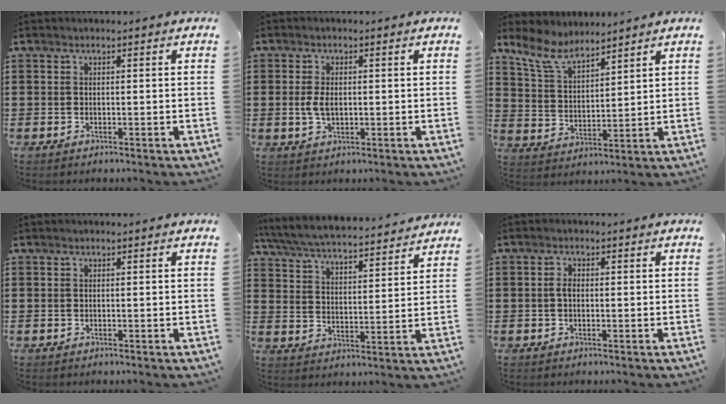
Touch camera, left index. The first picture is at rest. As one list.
[{"total": 3.2, "force": [0.0, 1.7, 2.7], "torque": [-0.069, 0.000, -0.004]}, {"total": 7.3, "force": [6.2, 2.2, 3.2], "torque": [-0.087, -0.020, 0.114]}, {"total": 0.0}, {"total": 5.4, "force": [5.2, 0.0, 1.6], "torque": [-0.055, -0.038, 0.085]}, {"total": 1.7, "force": [-0.1, 0.9, 1.4], "torque": [-0.030, 0.003, -0.002]}]